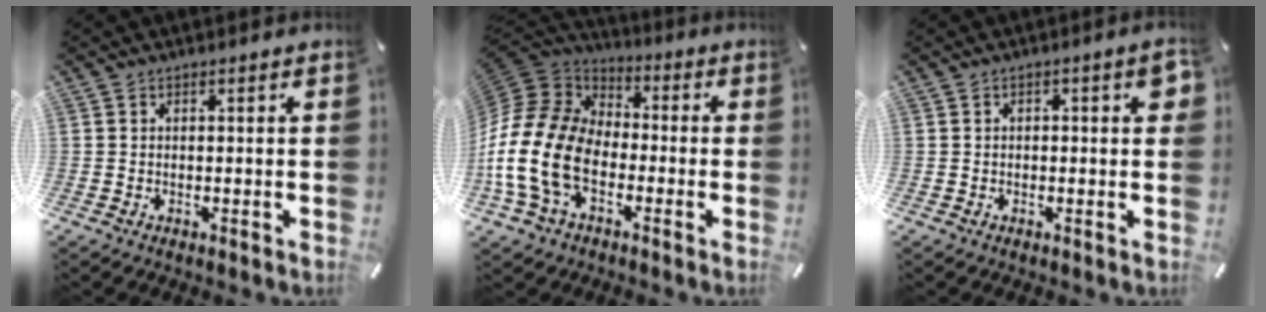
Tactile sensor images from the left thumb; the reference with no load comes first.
{"total": 19.0, "force": [-7.1, 13.0, 11.9], "torque": [-0.261, 0.024, -0.129]}
{"total": 3.7, "force": [0.0, 1.5, 3.4], "torque": [-0.050, 0.008, -0.002]}